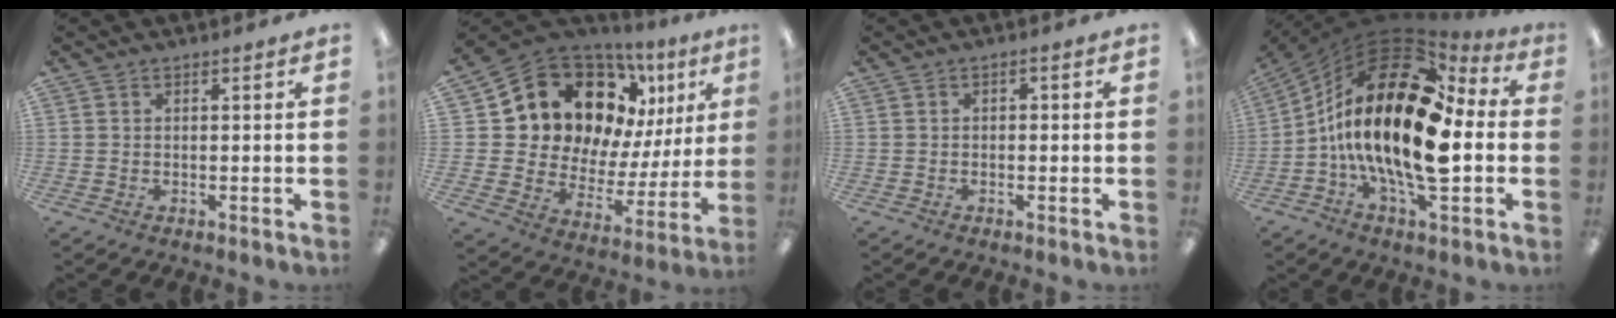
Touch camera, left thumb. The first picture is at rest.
{"total": 17.1, "force": [11.2, 10.6, 7.3], "torque": [-0.133, -0.085, 0.213]}
{"total": 1.3, "force": [-0.6, 0.9, 0.7], "torque": [-0.014, 0.007, -0.014]}
{"total": 25.7, "force": [-0.9, 10.9, 23.2], "torque": [-0.496, -0.013, -0.024]}